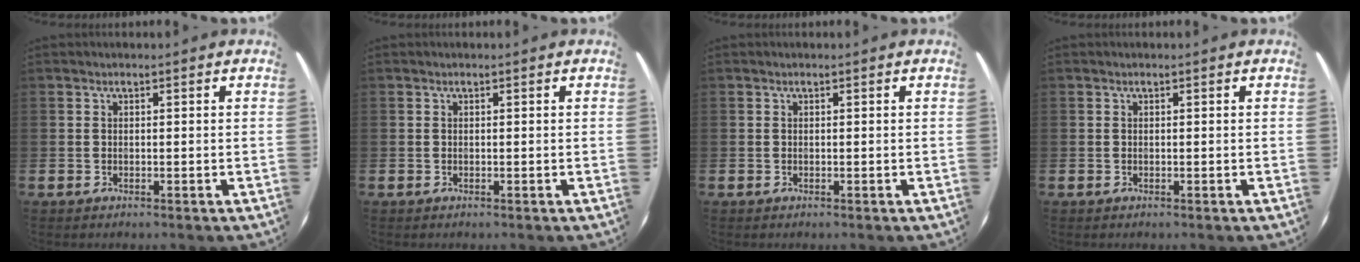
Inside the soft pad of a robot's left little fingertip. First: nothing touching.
{"total": 0.0}
{"total": 0.0}
{"total": 0.0}